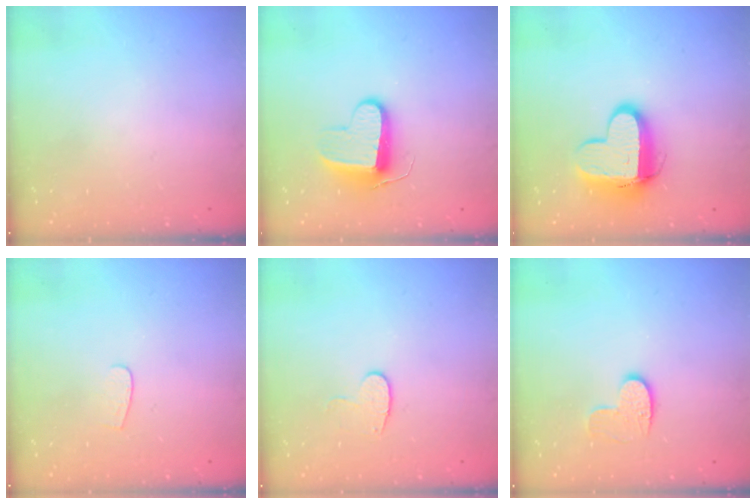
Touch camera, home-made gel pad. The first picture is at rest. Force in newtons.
{"total": 9.9, "press": 9.9, "slide": 0.2}
{"total": 12.4, "press": 12.4, "slide": 1.2}
{"total": 4.0, "press": 4.0, "slide": 0.4}
{"total": 7.7, "press": 7.6, "slide": 0.5}
{"total": 6.1, "press": 6.1, "slide": 0.5}